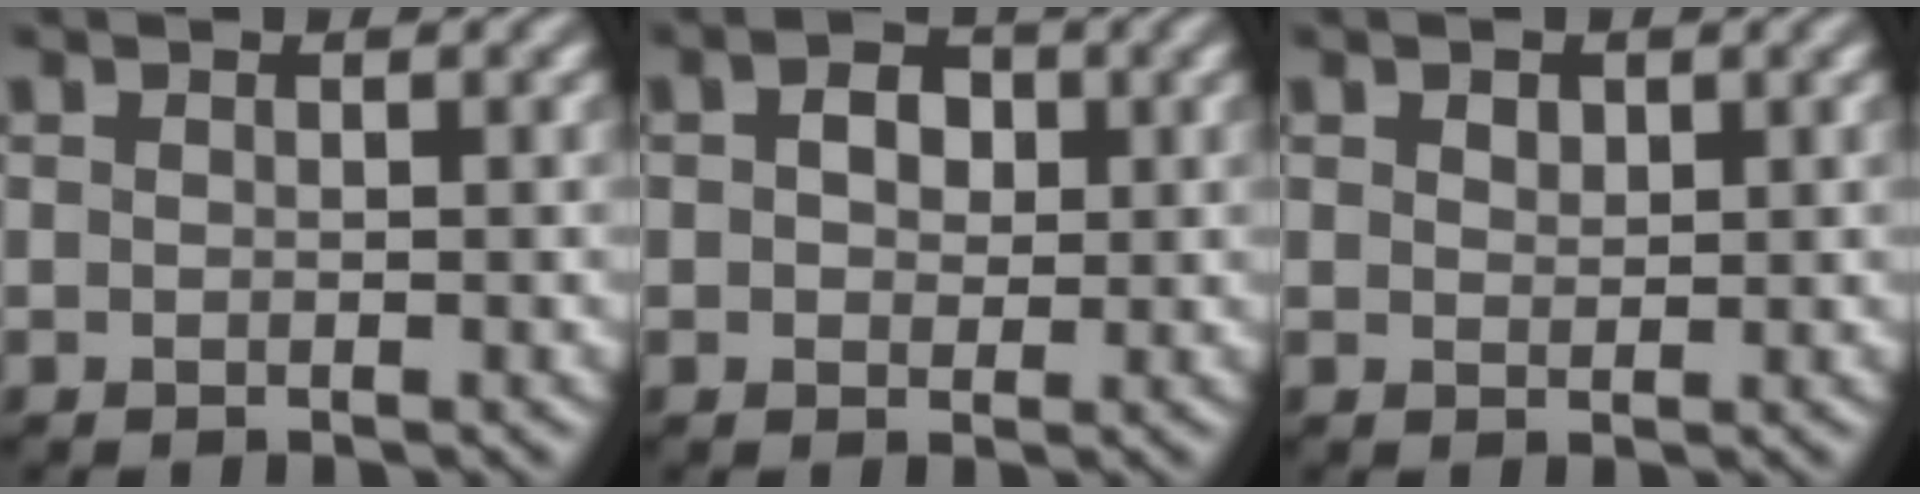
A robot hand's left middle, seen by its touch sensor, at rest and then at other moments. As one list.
[{"total": 2.7, "force": [0.7, 2.0, 1.8], "torque": [-0.027, 0.002, 0.006]}, {"total": 1.1, "force": [0.7, 0.7, 0.5], "torque": [-0.008, 0.001, 0.014]}]